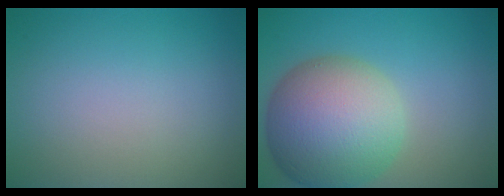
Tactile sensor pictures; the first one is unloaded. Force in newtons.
{"total": 11.2, "press": 11.1, "slide": 0.4}